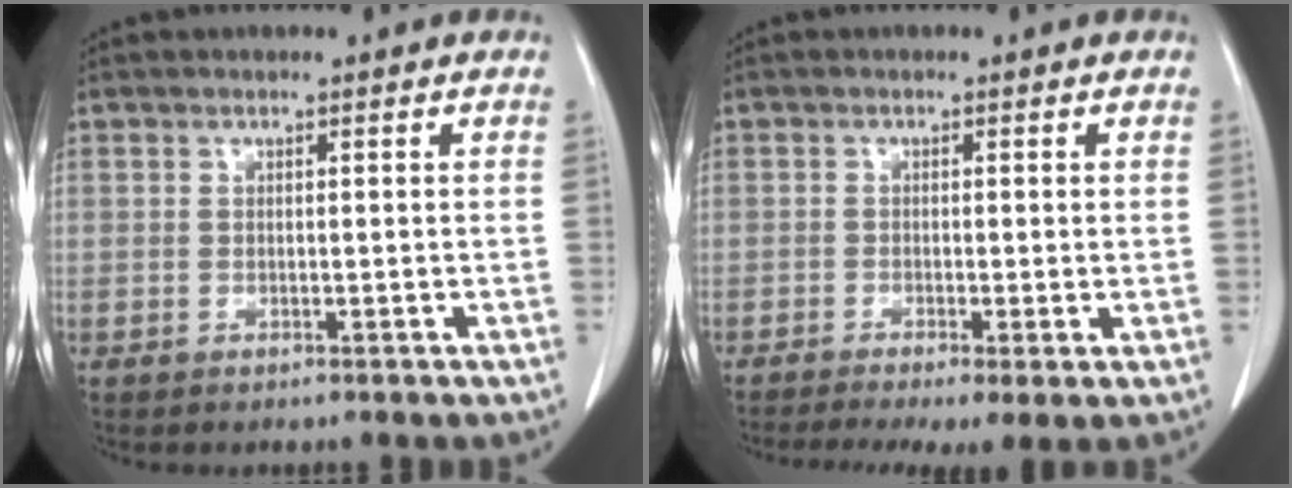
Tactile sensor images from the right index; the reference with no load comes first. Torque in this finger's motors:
{"motor_torque": [0.95, -0.91, 0.30, 0.15]}